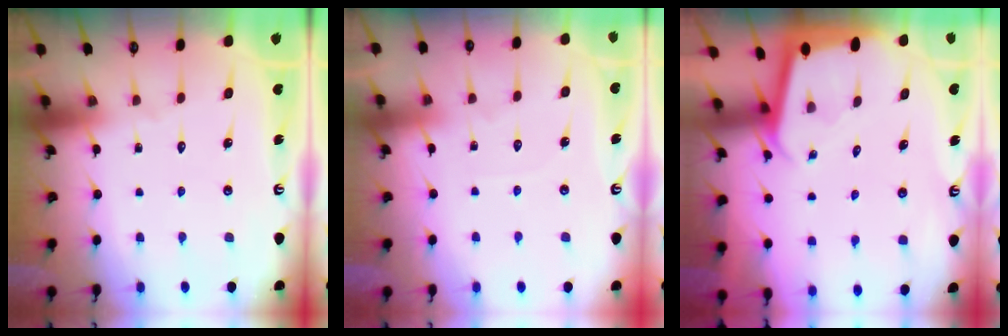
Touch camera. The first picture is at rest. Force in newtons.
{"total": 4.1, "press": 4.1, "slide": 0.5}
{"total": 1.9, "press": 1.9, "slide": 0.1}